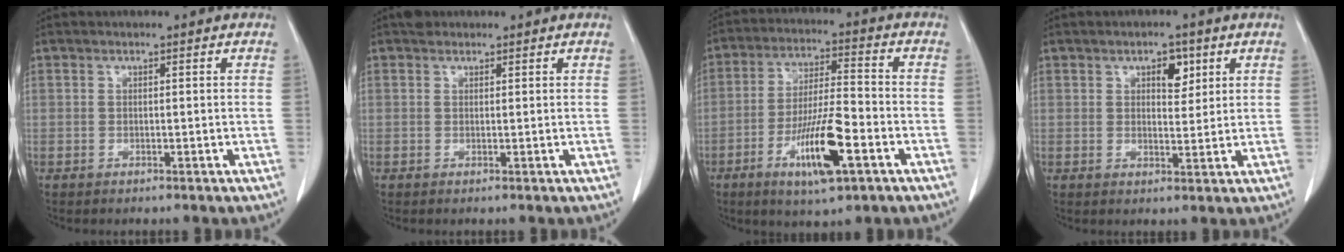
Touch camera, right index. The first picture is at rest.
{"total": 1.3, "force": [1.0, 0.8, 0.3], "torque": [-0.005, 0.012, 0.014]}
{"total": 12.0, "force": [-5.1, 1.9, 10.7], "torque": [-0.198, -0.012, -0.087]}
{"total": 3.9, "force": [1.8, 1.4, 3.2], "torque": [-0.051, 0.000, 0.029]}